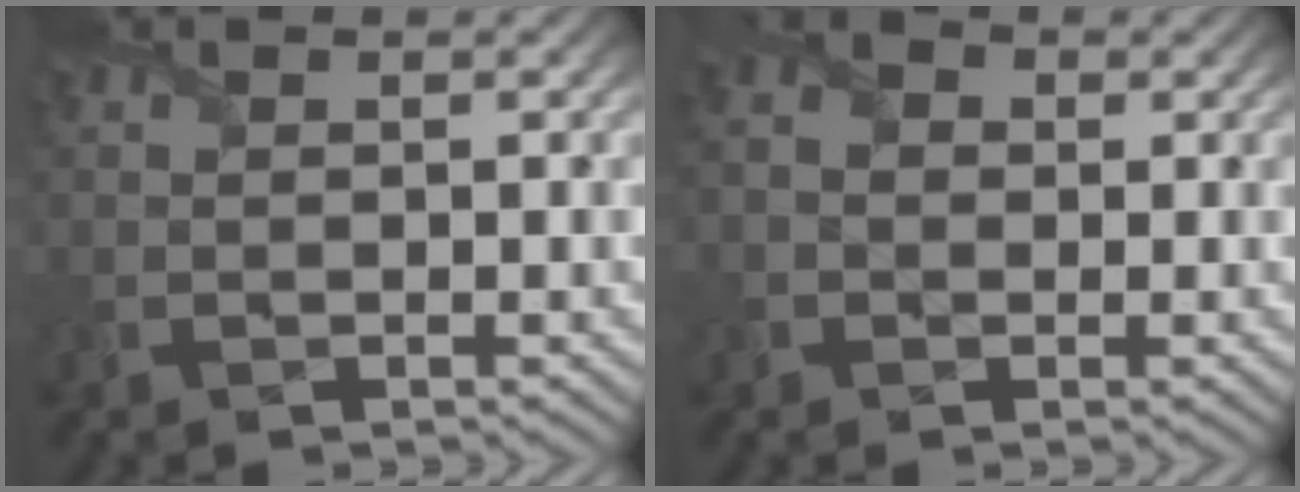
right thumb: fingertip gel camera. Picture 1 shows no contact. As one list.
[{"total": 2.5, "force": [-0.2, 2.3, 1.1], "torque": [-0.035, 0.006, -0.006]}]